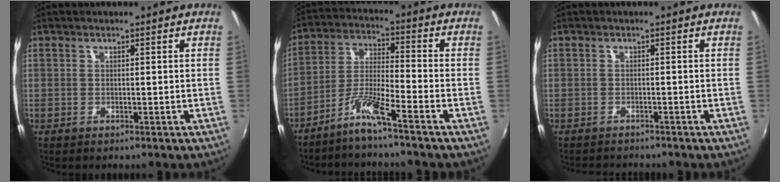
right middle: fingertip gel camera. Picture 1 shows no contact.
{"total": 6.4, "force": [-4.8, -0.7, 4.1], "torque": [-0.095, 0.009, -0.097]}
{"total": 2.8, "force": [-2.6, 0.9, 0.4], "torque": [-0.018, -0.002, -0.045]}